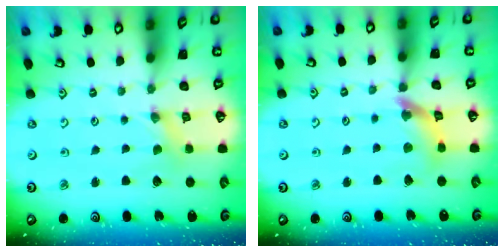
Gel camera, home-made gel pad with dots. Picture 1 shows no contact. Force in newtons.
{"total": 10.3, "press": 10.2, "slide": 1.1}